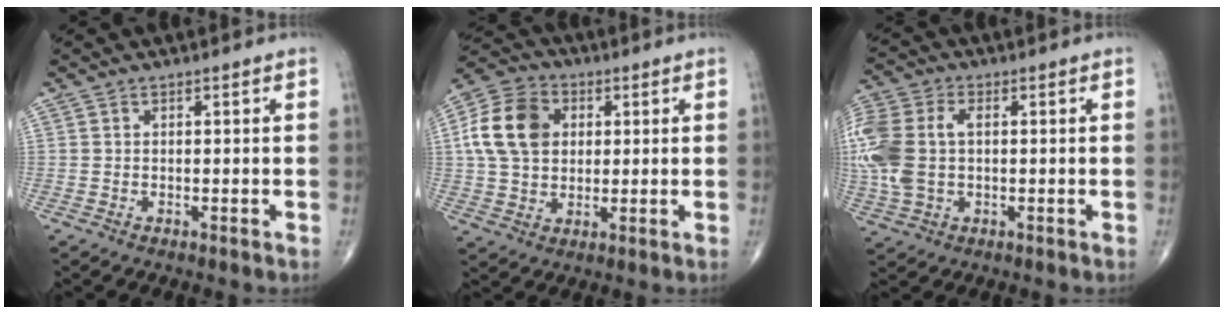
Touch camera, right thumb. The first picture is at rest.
{"total": 13.2, "force": [2.5, 9.9, 8.4], "torque": [-0.141, 0.011, 0.038]}
{"total": 15.3, "force": [0.7, 10.0, 11.6], "torque": [-0.308, 0.013, 0.015]}